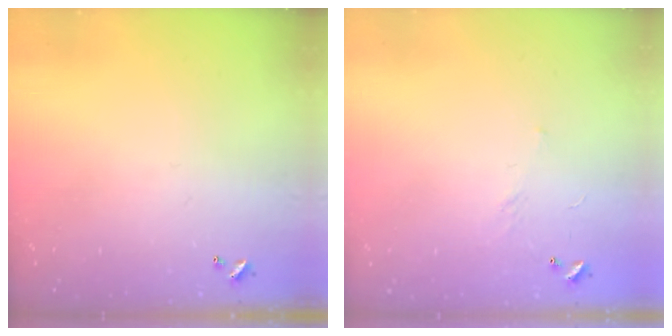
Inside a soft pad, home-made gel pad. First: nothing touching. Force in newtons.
{"total": 6.2, "press": 6.2, "slide": 0.8}